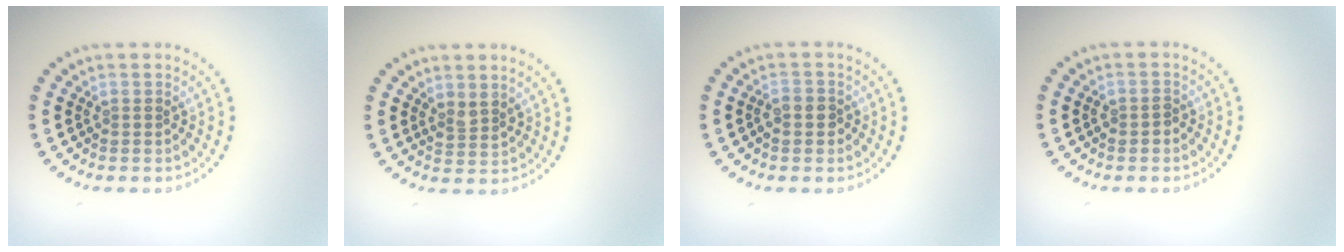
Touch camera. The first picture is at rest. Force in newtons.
{"total": 1.4, "press": 1.1, "slide": 0.8}
{"total": 1.9, "press": 1.8, "slide": 0.6}
{"total": 1.1, "press": 1.1, "slide": 0.3}